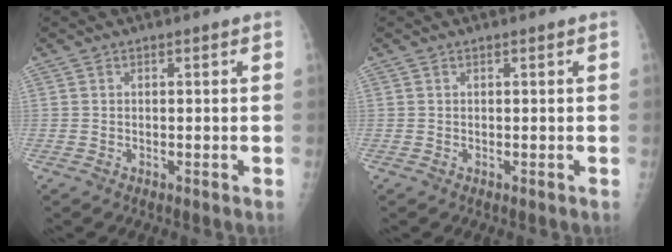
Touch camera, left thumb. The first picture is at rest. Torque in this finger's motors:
{"motor_torque": [0.00, 0.00, 0.02, 0.02, 0.00]}